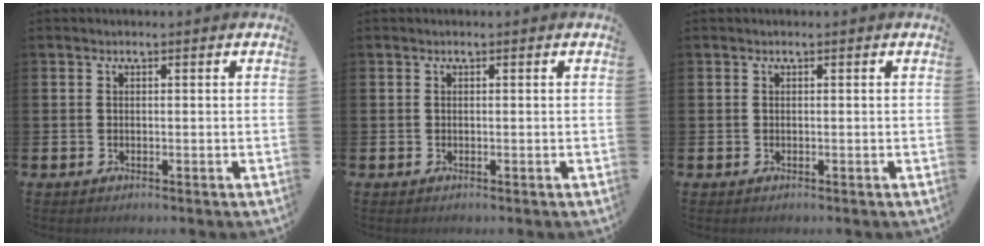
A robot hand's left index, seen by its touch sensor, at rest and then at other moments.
{"total": 0.0}
{"total": 0.0}